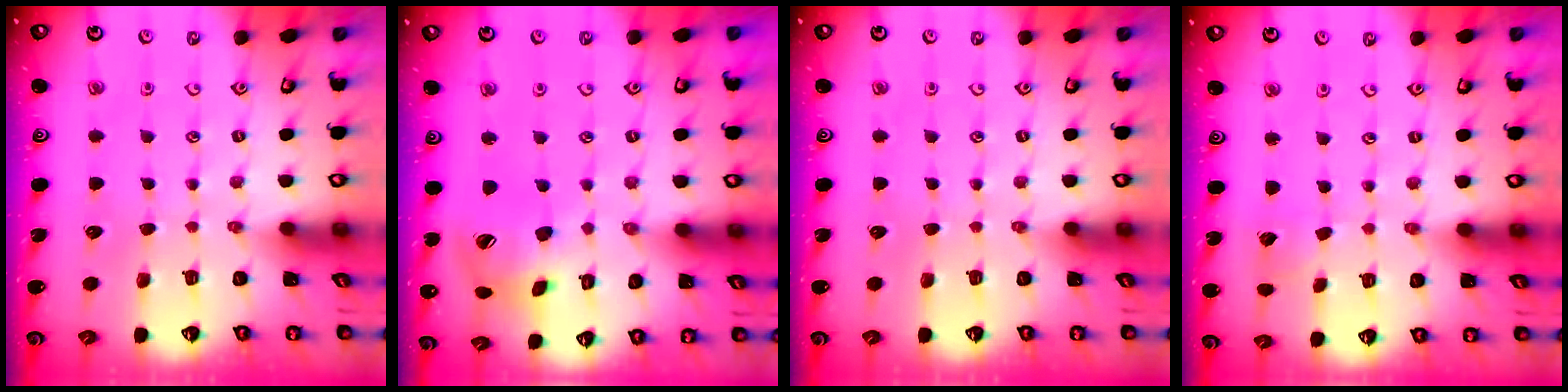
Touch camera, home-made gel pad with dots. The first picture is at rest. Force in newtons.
{"total": 13.4, "press": 13.3, "slide": 1.8}
{"total": 0.0}
{"total": 3.8, "press": 3.7, "slide": 0.4}